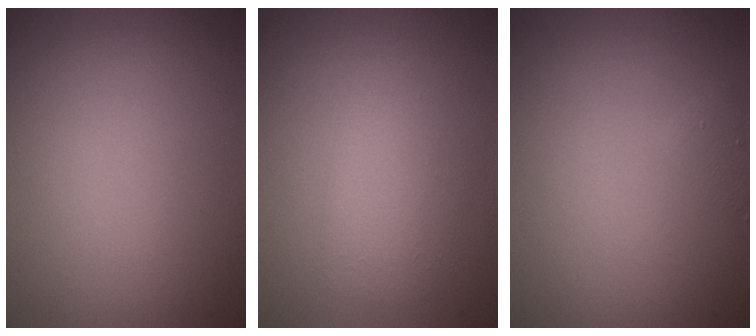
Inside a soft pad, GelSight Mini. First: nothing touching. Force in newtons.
{"total": 2.5, "press": 2.5, "slide": 0.1}
{"total": 0.9, "press": 0.9, "slide": 0.0}